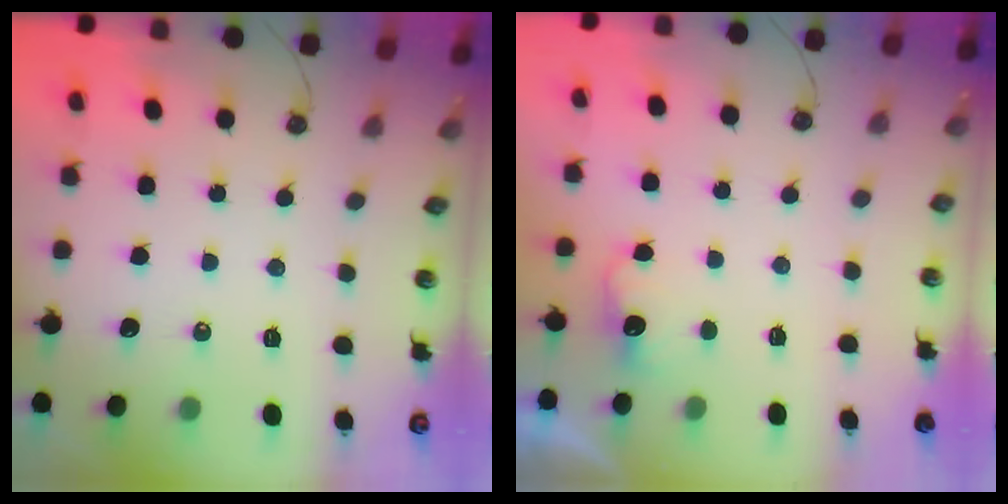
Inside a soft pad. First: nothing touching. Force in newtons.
{"total": 2.8, "press": 2.7, "slide": 0.8}